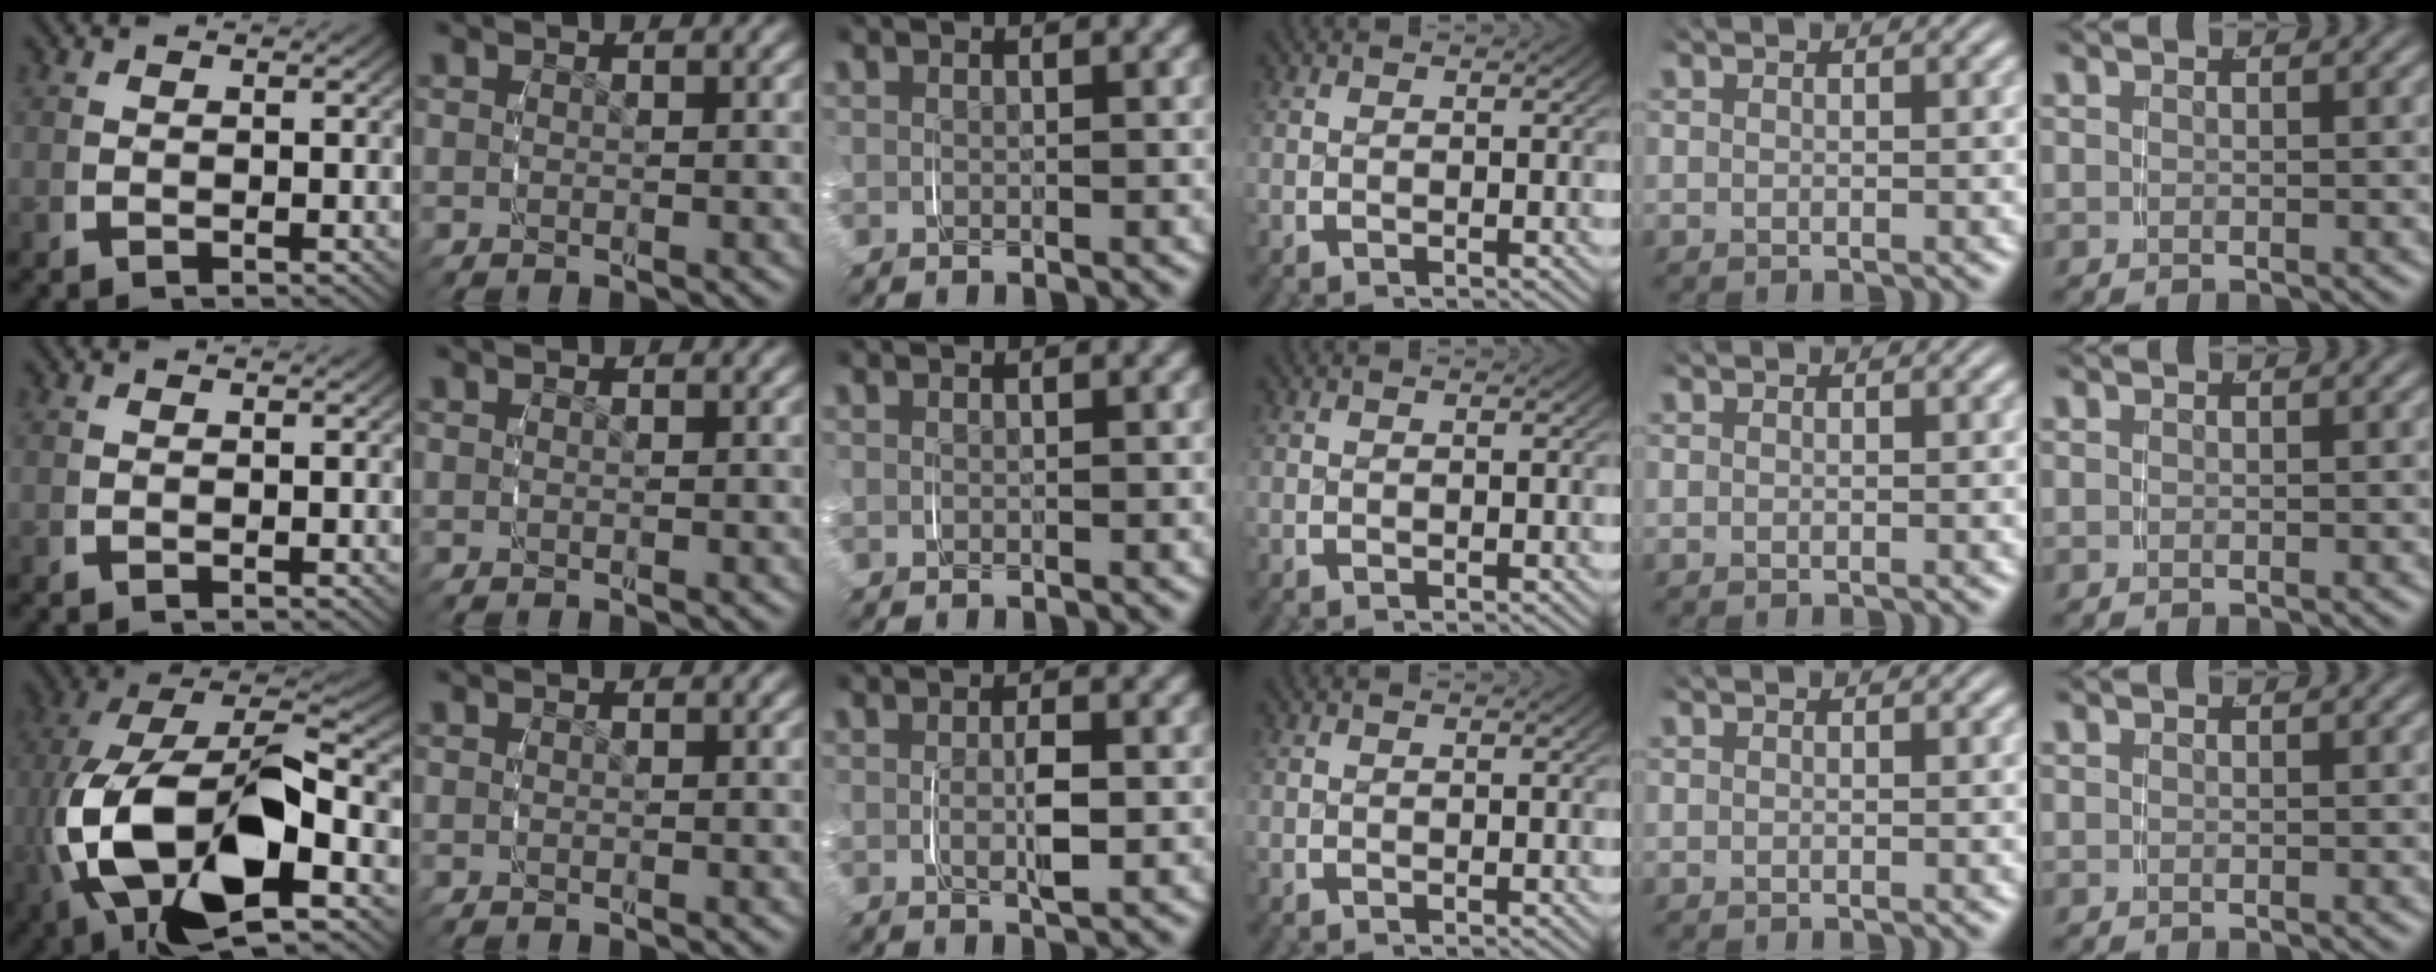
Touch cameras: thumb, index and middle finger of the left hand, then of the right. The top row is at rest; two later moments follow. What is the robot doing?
{"motion": "grasp_and_lifting", "object": "jar lid"}